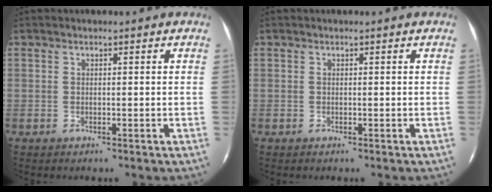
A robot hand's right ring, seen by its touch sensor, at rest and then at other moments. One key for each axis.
{"total": 0.0}